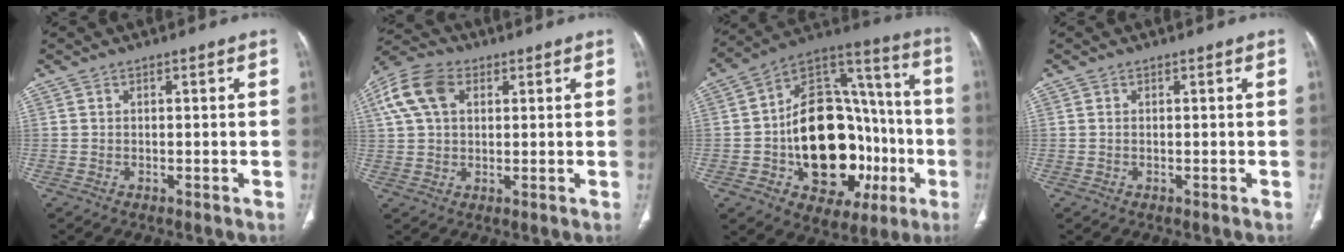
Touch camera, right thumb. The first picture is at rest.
{"total": 10.6, "force": [3.6, 7.0, 7.1], "torque": [-0.143, 0.019, 0.063]}
{"total": 31.1, "force": [-6.2, 19.5, 23.4], "torque": [-0.331, 0.044, -0.075]}
{"total": 0.0}